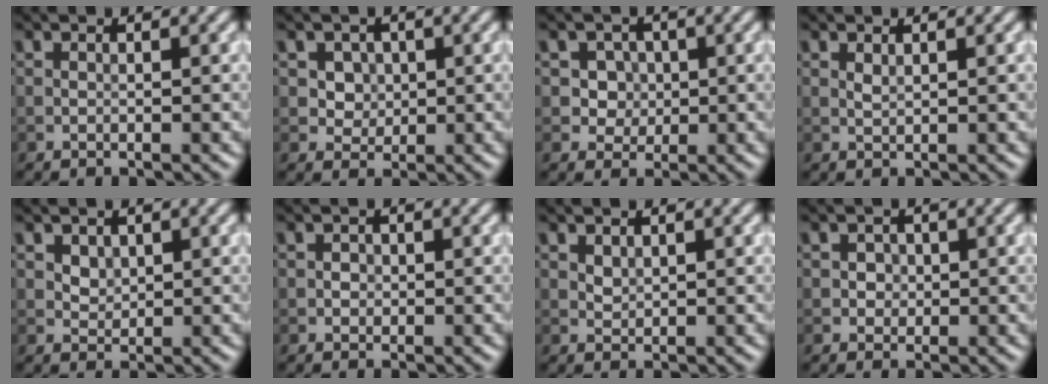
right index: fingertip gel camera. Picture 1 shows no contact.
{"total": 3.1, "force": [1.1, 2.5, 1.4], "torque": [-0.029, -0.003, 0.027]}
{"total": 3.1, "force": [0.8, 2.7, 1.3], "torque": [-0.016, -0.003, 0.014]}
{"total": 0.6, "force": [0.4, 0.2, 0.4], "torque": [-0.013, -0.001, 0.009]}
{"total": 1.4, "force": [0.7, 1.1, 0.6], "torque": [-0.011, -0.005, 0.019]}
{"total": 0.8, "force": [0.0, 0.8, 0.3], "torque": [-0.002, -0.002, -0.002]}
{"total": 1.0, "force": [0.6, 0.6, 0.4], "torque": [-0.012, -0.002, 0.016]}
{"total": 1.4, "force": [0.2, 1.2, 0.5], "torque": [0.001, 0.002, 0.004]}